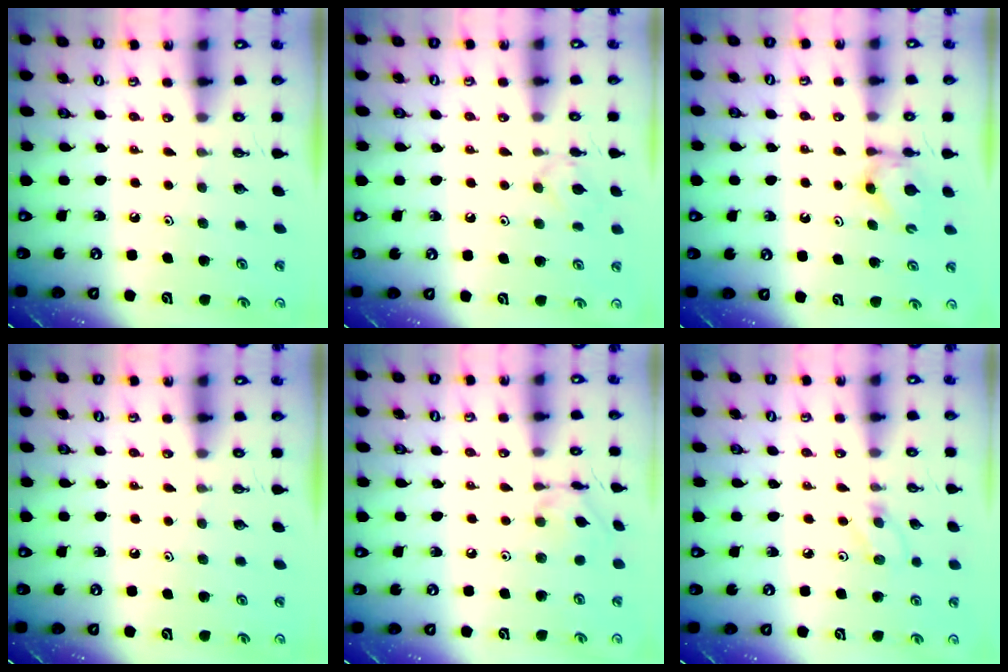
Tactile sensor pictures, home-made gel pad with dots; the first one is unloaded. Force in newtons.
{"total": 5.6, "press": 5.6, "slide": 0.9}
{"total": 4.5, "press": 4.4, "slide": 0.7}
{"total": 0.0}
{"total": 5.3, "press": 5.3, "slide": 0.2}
{"total": 4.1, "press": 4.1, "slide": 0.5}